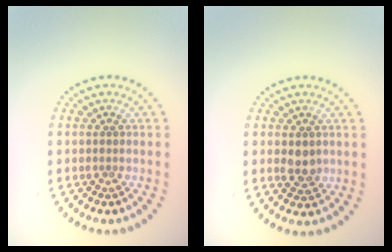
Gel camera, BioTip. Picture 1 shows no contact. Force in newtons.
{"total": 2.0, "press": 2.0, "slide": 0.3}